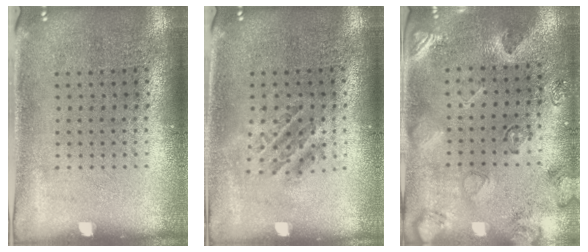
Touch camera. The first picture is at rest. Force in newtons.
{"total": 1.2, "press": 1.1, "slide": 0.6}
{"total": 2.3, "press": 1.9, "slide": 1.3}